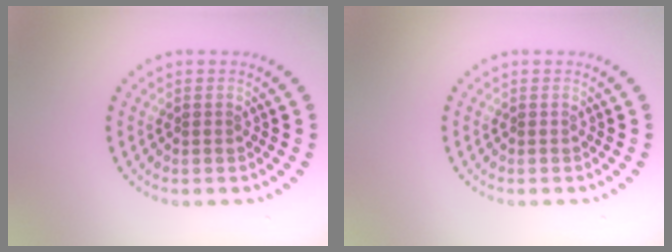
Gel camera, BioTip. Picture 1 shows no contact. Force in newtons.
{"total": 0.0}